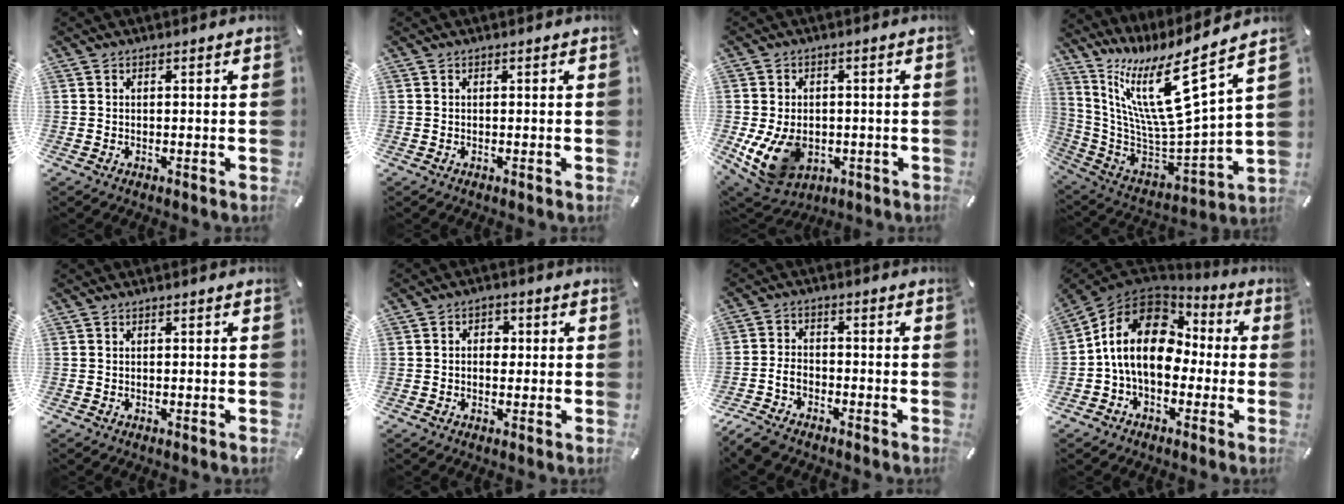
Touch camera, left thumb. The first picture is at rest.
{"total": 0.0}
{"total": 11.8, "force": [-2.8, 8.9, 7.1], "torque": [-0.143, 0.003, -0.047]}
{"total": 18.1, "force": [10.5, 4.1, 14.1], "torque": [-0.276, -0.098, 0.167]}
{"total": 0.0}
{"total": 3.4, "force": [-0.4, 2.8, 1.9], "torque": [-0.024, 0.004, -0.014]}
{"total": 5.2, "force": [-3.3, 3.2, 2.4], "torque": [-0.059, 0.015, -0.067]}
{"total": 16.6, "force": [-0.1, 12.4, 11.1], "torque": [-0.237, 0.027, -0.006]}